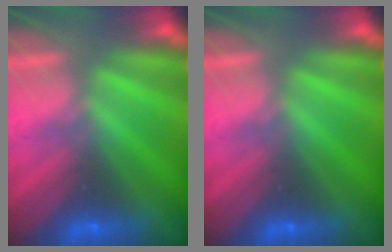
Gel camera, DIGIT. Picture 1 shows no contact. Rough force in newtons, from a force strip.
{"total": 0.0}